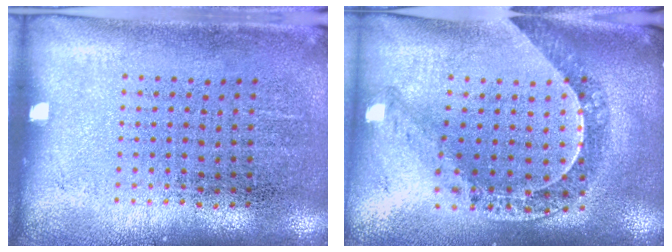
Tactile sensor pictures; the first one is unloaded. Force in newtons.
{"total": 1.1, "press": 1.1, "slide": 0.1}